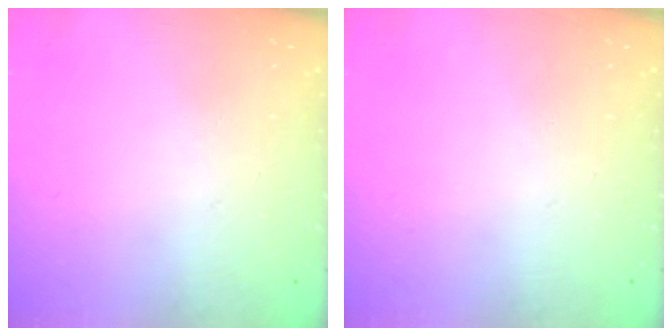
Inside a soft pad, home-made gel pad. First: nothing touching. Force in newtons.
{"total": 0.6, "press": 0.0, "slide": 0.6}